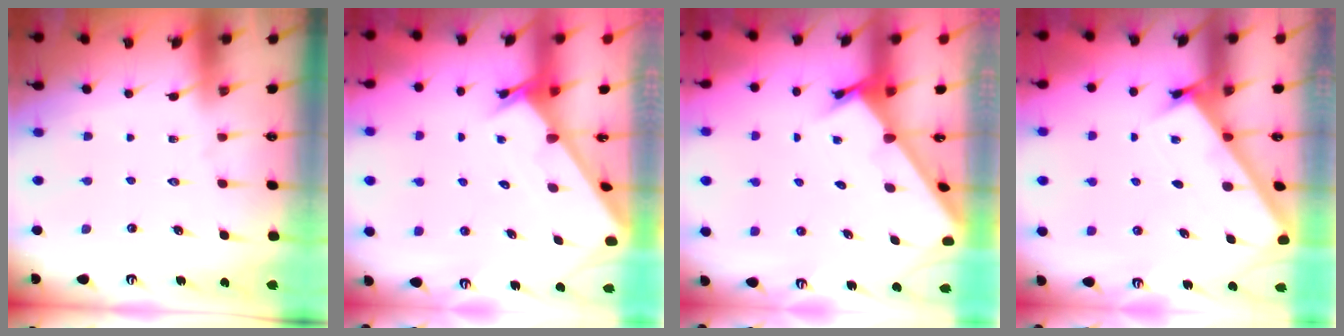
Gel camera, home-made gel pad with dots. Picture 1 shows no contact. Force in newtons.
{"total": 2.4, "press": 2.4, "slide": 0.2}
{"total": 1.9, "press": 1.9, "slide": 0.2}
{"total": 3.1, "press": 3.1, "slide": 0.2}